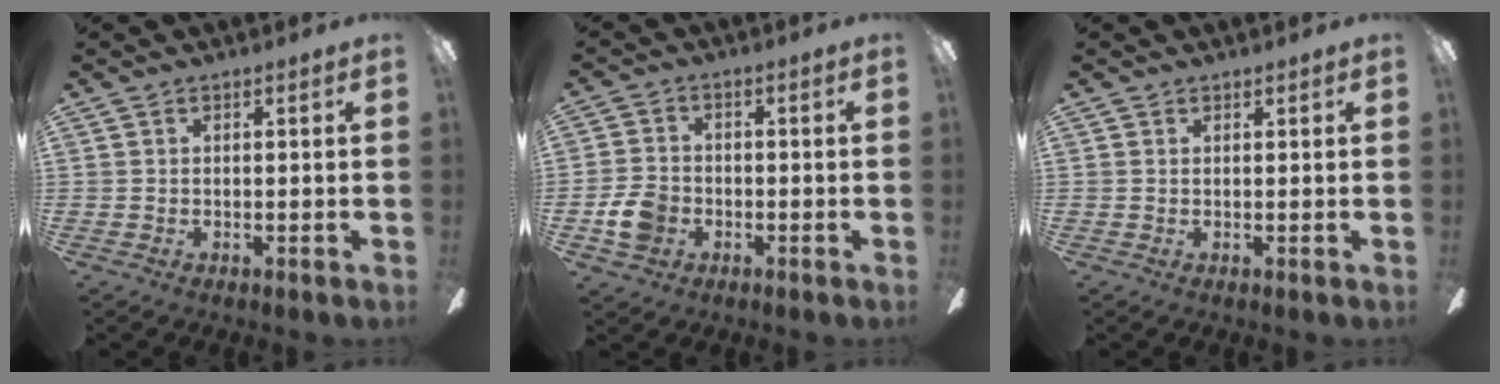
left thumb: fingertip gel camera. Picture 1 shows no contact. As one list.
[{"total": 6.9, "force": [-2.2, 5.5, 3.6], "torque": [-0.077, 0.011, -0.042]}, {"total": 0.6, "force": [0.5, 0.3, -0.1], "torque": [0.002, 0.001, 0.010]}]